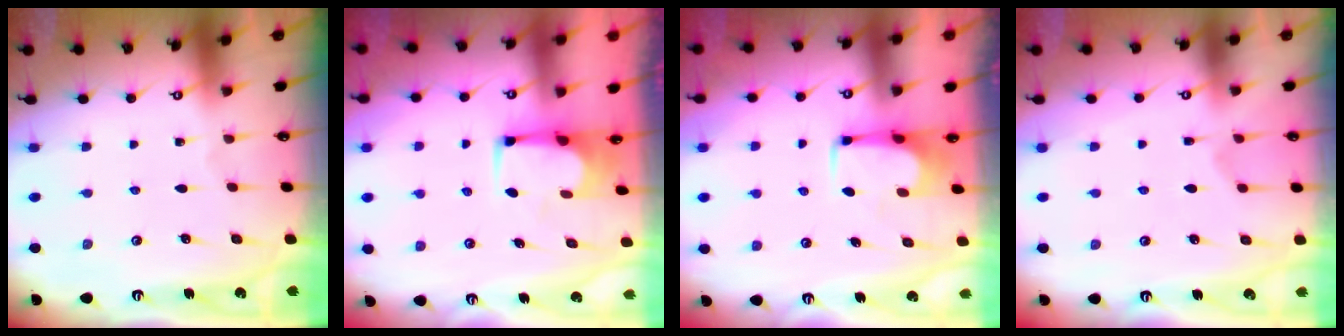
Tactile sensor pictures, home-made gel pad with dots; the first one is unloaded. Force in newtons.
{"total": 1.8, "press": 1.7, "slide": 0.4}
{"total": 3.9, "press": 3.9, "slide": 0.4}
{"total": 5.6, "press": 5.4, "slide": 1.2}